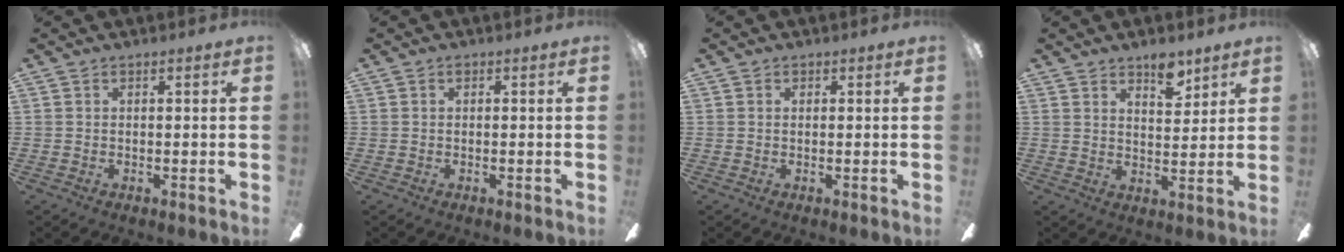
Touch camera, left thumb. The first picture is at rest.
{"total": 0.6, "force": [0.3, 0.3, 0.4], "torque": [-0.008, 0.004, 0.005]}
{"total": 0.6, "force": [0.3, 0.5, 0.2], "torque": [0.003, -0.003, 0.004]}
{"total": 6.3, "force": [5.0, 2.6, 2.9], "torque": [-0.020, -0.034, 0.083]}